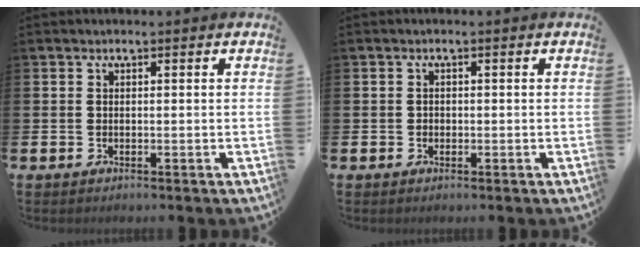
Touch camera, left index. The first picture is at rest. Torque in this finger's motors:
{"motor_torque": [0.23, 0.01, -0.02, 0.02]}